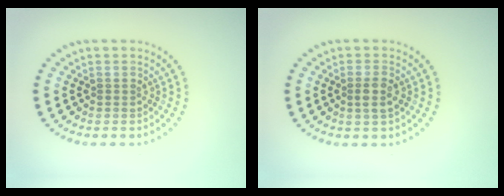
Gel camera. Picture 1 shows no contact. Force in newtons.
{"total": 1.8, "press": 1.6, "slide": 0.8}